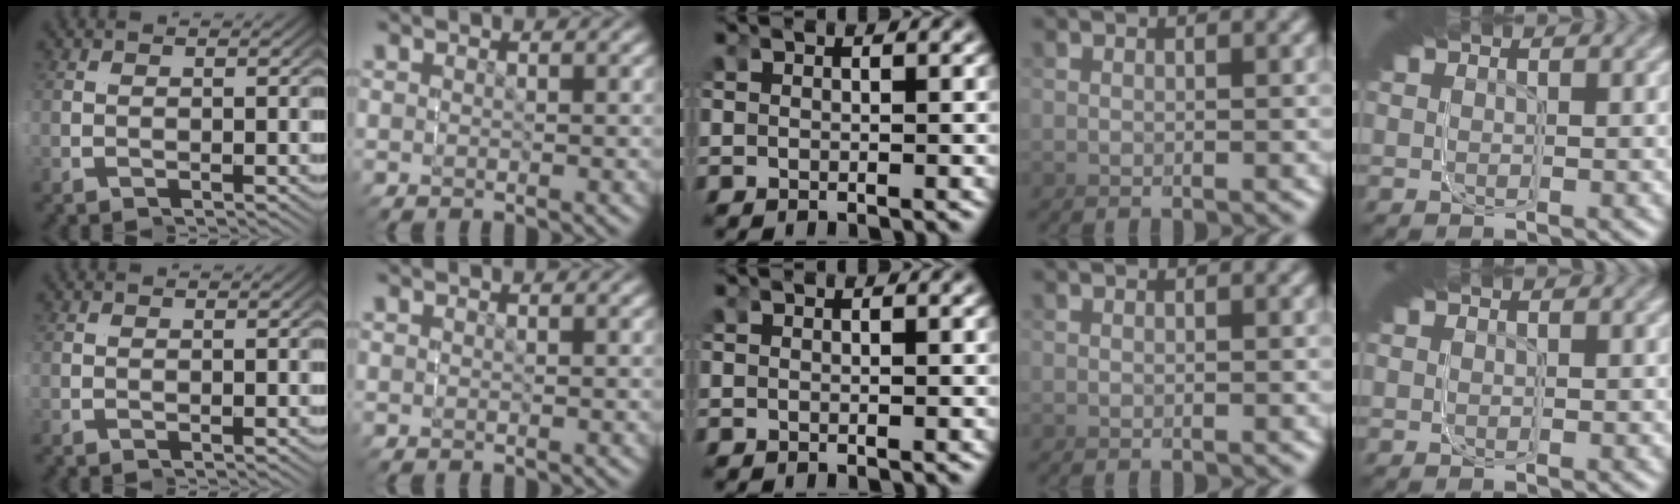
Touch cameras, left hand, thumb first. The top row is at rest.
{}